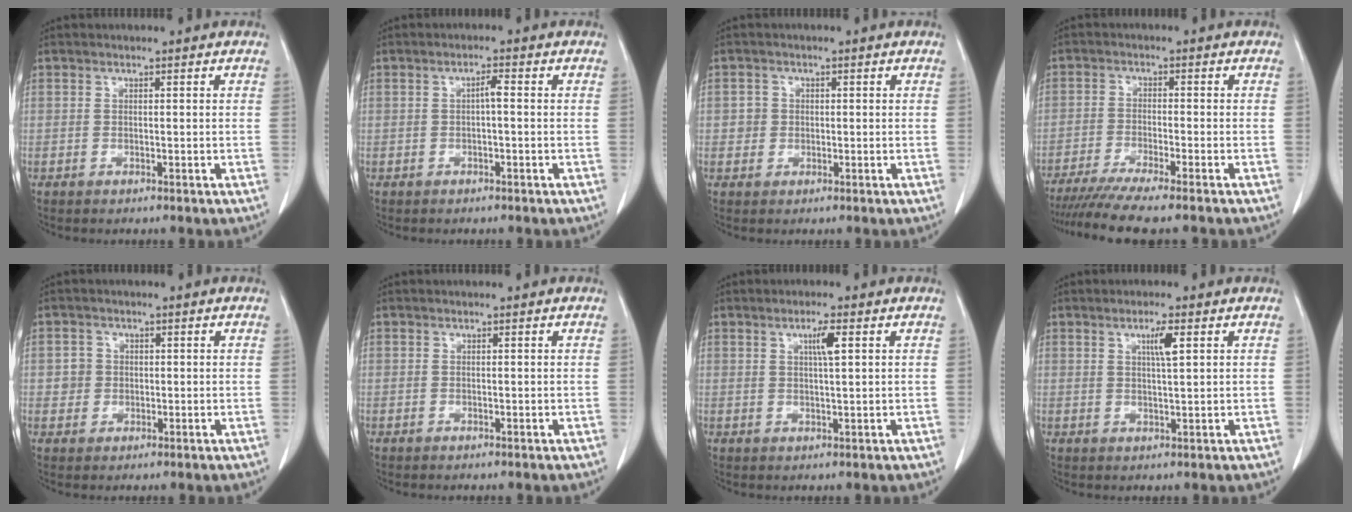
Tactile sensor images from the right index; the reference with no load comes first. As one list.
[{"total": 1.6, "force": [-0.1, 0.2, 1.6], "torque": [-0.027, 0.004, 0.000]}, {"total": 1.9, "force": [0.1, 1.8, 0.3], "torque": [0.001, 0.005, 0.003]}, {"total": 9.8, "force": [-8.4, -0.8, 5.1], "torque": [-0.065, -0.025, -0.131]}, {"total": 2.5, "force": [0.2, 2.4, 0.4], "torque": [0.001, 0.006, 0.006]}, {"total": 0.0}, {"total": 3.0, "force": [1.1, 0.0, 2.8], "torque": [-0.049, -0.001, 0.018]}, {"total": 3.1, "force": [1.3, 0.0, 2.9], "torque": [-0.051, -0.002, 0.022]}]